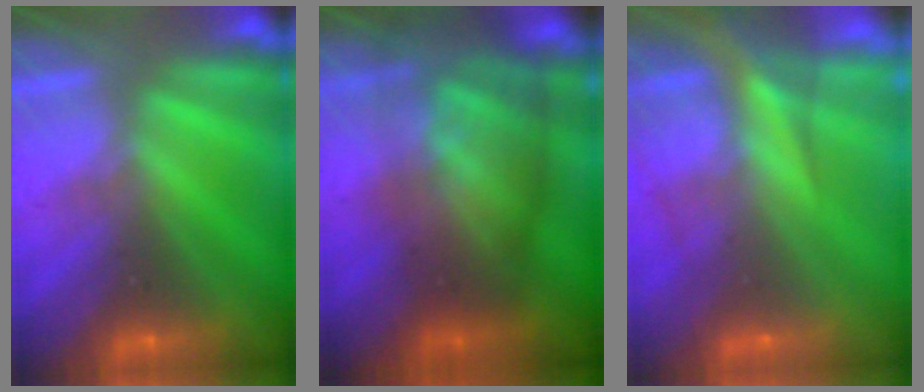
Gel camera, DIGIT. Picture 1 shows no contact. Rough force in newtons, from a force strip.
{"total": 9.0}
{"total": 7.5}